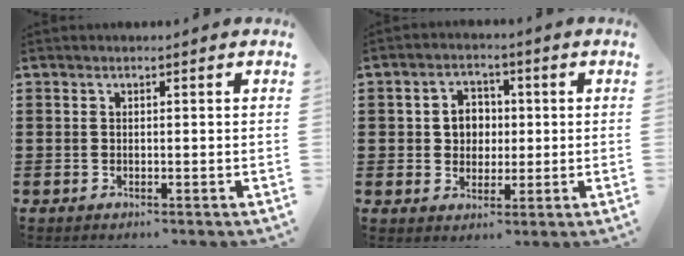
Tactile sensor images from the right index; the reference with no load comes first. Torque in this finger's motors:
{"motor_torque": [0.51, -0.31, 0.19, 0.08]}